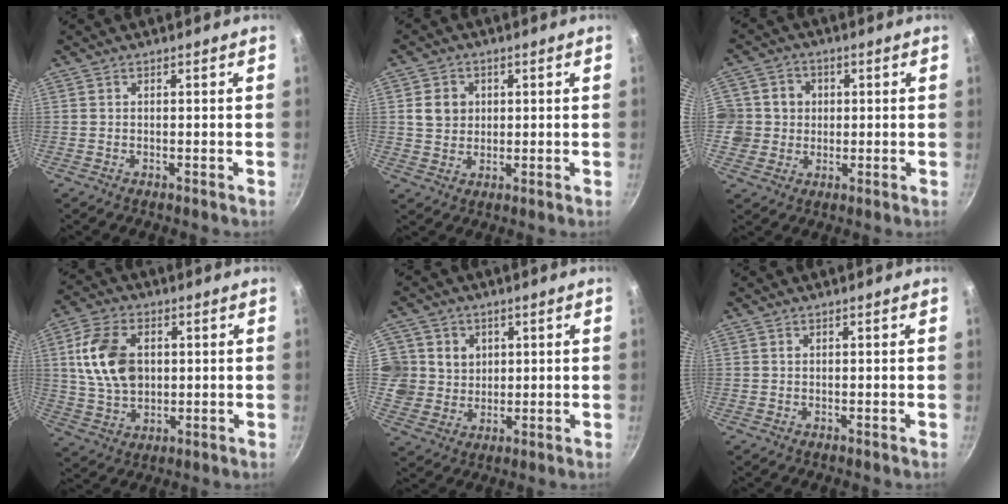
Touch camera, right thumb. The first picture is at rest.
{"total": 5.3, "force": [1.1, 4.6, 2.3], "torque": [-0.019, 0.003, 0.019]}
{"total": 7.8, "force": [0.6, 7.5, 1.9], "torque": [0.006, 0.009, 0.004]}
{"total": 13.4, "force": [2.3, 9.1, 9.5], "torque": [-0.162, 0.000, 0.045]}
{"total": 9.6, "force": [2.5, 8.9, 2.5], "torque": [-0.014, -0.008, 0.047]}
{"total": 0.6, "force": [0.2, 0.4, 0.3], "torque": [-0.005, 0.001, 0.004]}